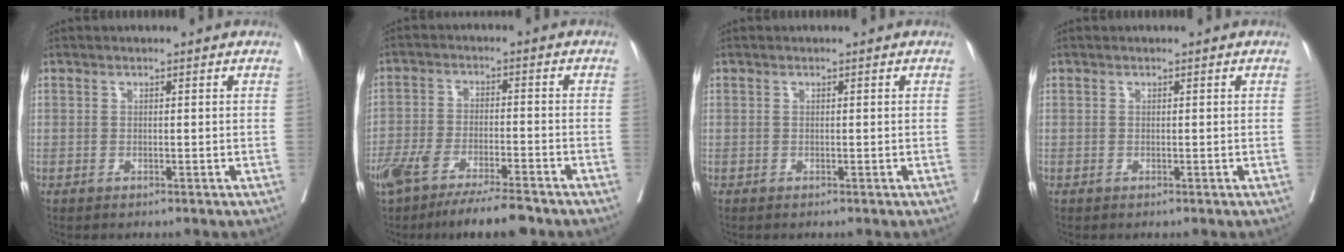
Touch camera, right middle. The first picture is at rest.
{"total": 11.7, "force": [-9.2, 1.7, 7.1], "torque": [-0.119, -0.018, -0.152]}
{"total": 0.0}
{"total": 0.0}